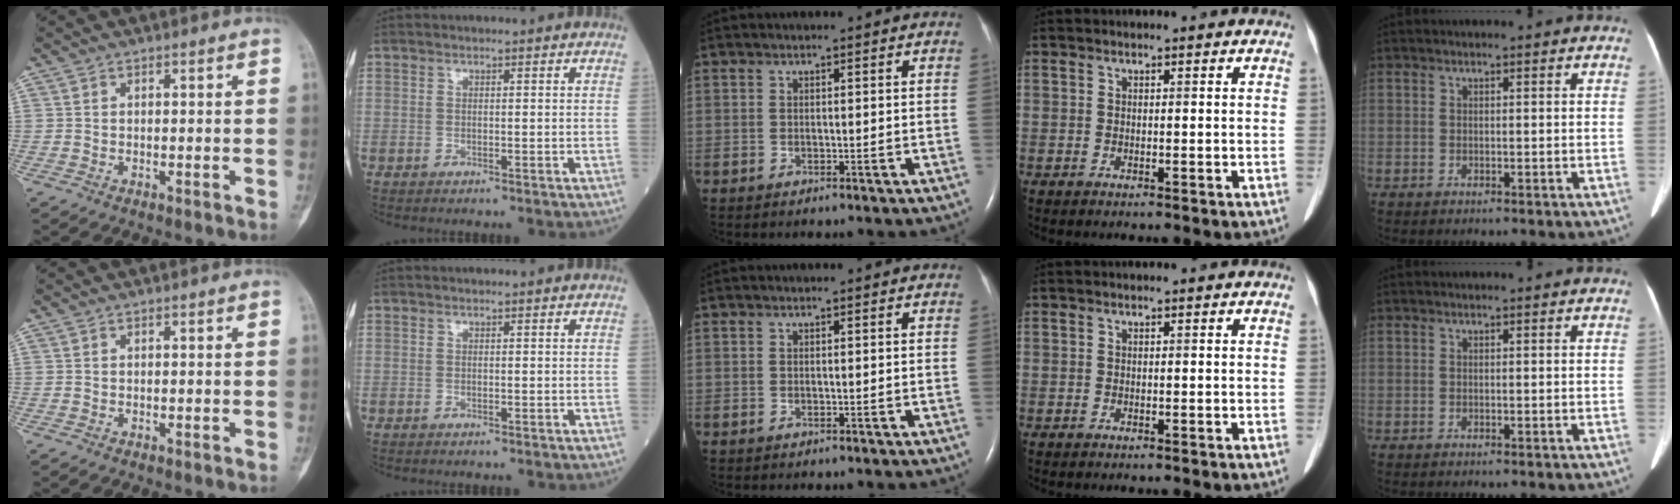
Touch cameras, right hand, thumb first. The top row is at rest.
{}